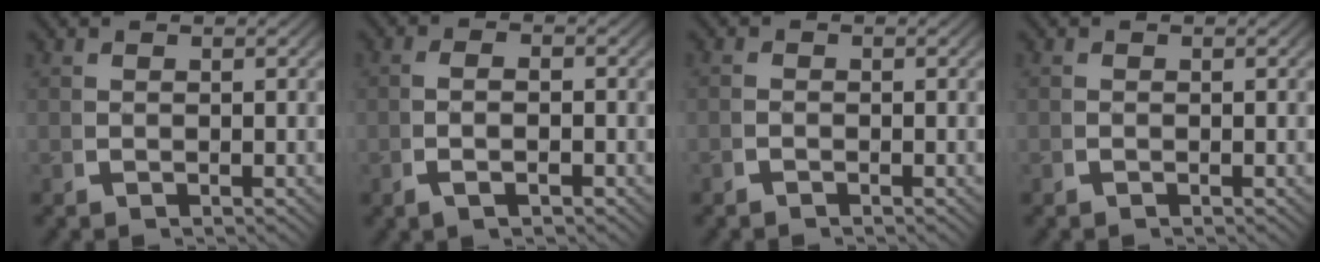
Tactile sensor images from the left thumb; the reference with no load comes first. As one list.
[{"total": 2.1, "force": [-0.8, 0.9, 1.7], "torque": [-0.040, -0.002, -0.016]}, {"total": 0.7, "force": [-0.7, 0.2, 0.0], "torque": [0.003, -0.003, -0.015]}, {"total": 0.0}]